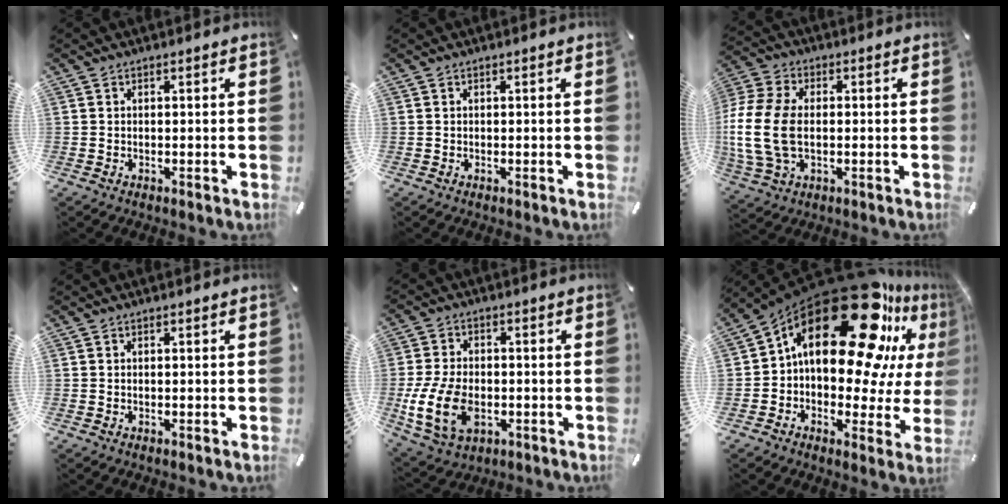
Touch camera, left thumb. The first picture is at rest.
{"total": 0.0}
{"total": 14.2, "force": [-1.3, 9.9, 10.2], "torque": [-0.238, 0.004, -0.024]}
{"total": 0.0}
{"total": 12.6, "force": [-3.3, 8.5, 8.7], "torque": [-0.203, 0.002, -0.058]}
{"total": 27.7, "force": [12.6, 14.7, 19.8], "torque": [-0.312, -0.094, 0.211]}